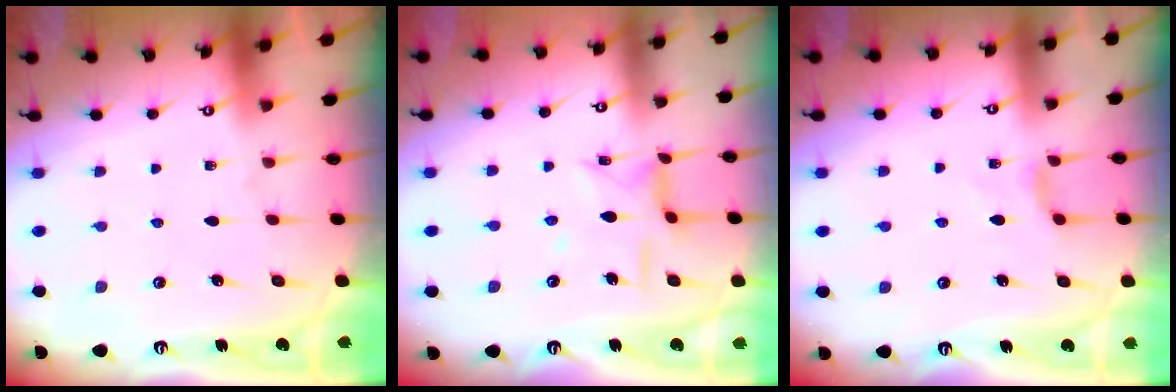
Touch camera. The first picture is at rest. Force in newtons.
{"total": 7.5, "press": 7.5, "slide": 0.5}
{"total": 2.7, "press": 2.6, "slide": 0.6}